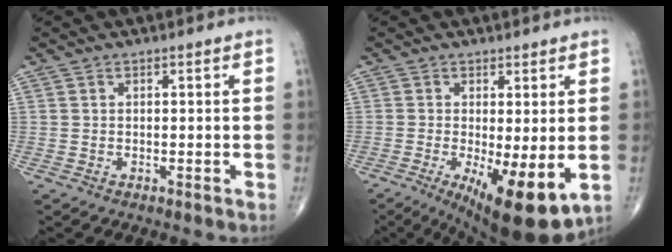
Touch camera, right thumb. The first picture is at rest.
{"total": 12.0, "force": [-2.8, 3.7, 11.1], "torque": [-0.168, -0.025, -0.033]}